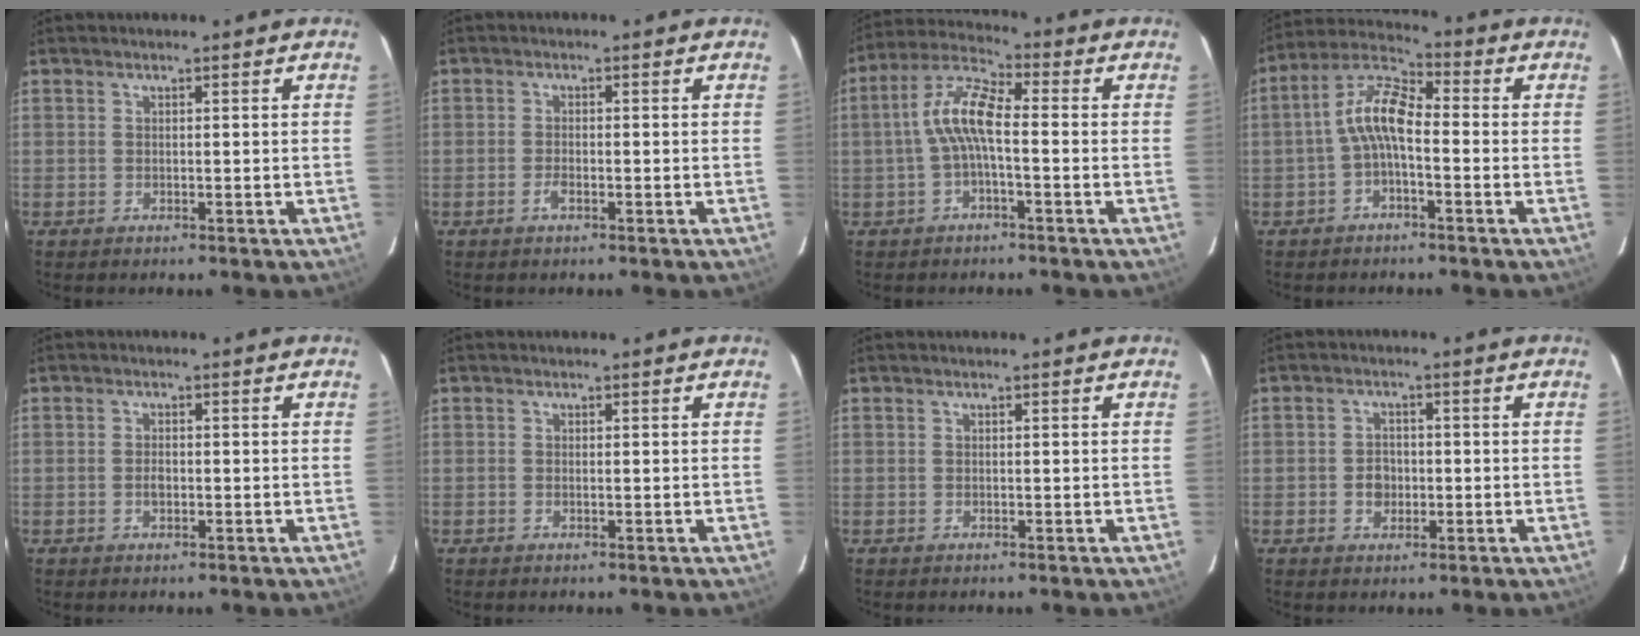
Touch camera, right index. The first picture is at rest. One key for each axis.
{"total": 1.9, "fx": -1.0, "fy": 0.7, "fz": 1.4, "tx": -0.033, "ty": 0.000, "tz": -0.019}
{"total": 7.9, "fx": -1.0, "fy": 2.2, "fz": 7.5, "tx": -0.167, "ty": 0.020, "tz": -0.022}
{"total": 7.7, "fx": -1.7, "fy": 3.1, "fz": 6.9, "tx": -0.150, "ty": 0.024, "tz": -0.038}
{"total": 1.9, "fx": -0.5, "fy": 1.1, "fz": 1.4, "tx": -0.028, "ty": 0.002, "tz": -0.009}
{"total": 0.0}
{"total": 0.0}
{"total": 3.5, "fx": -0.8, "fy": 2.9, "fz": 1.7, "tx": -0.032, "ty": 0.007, "tz": -0.010}